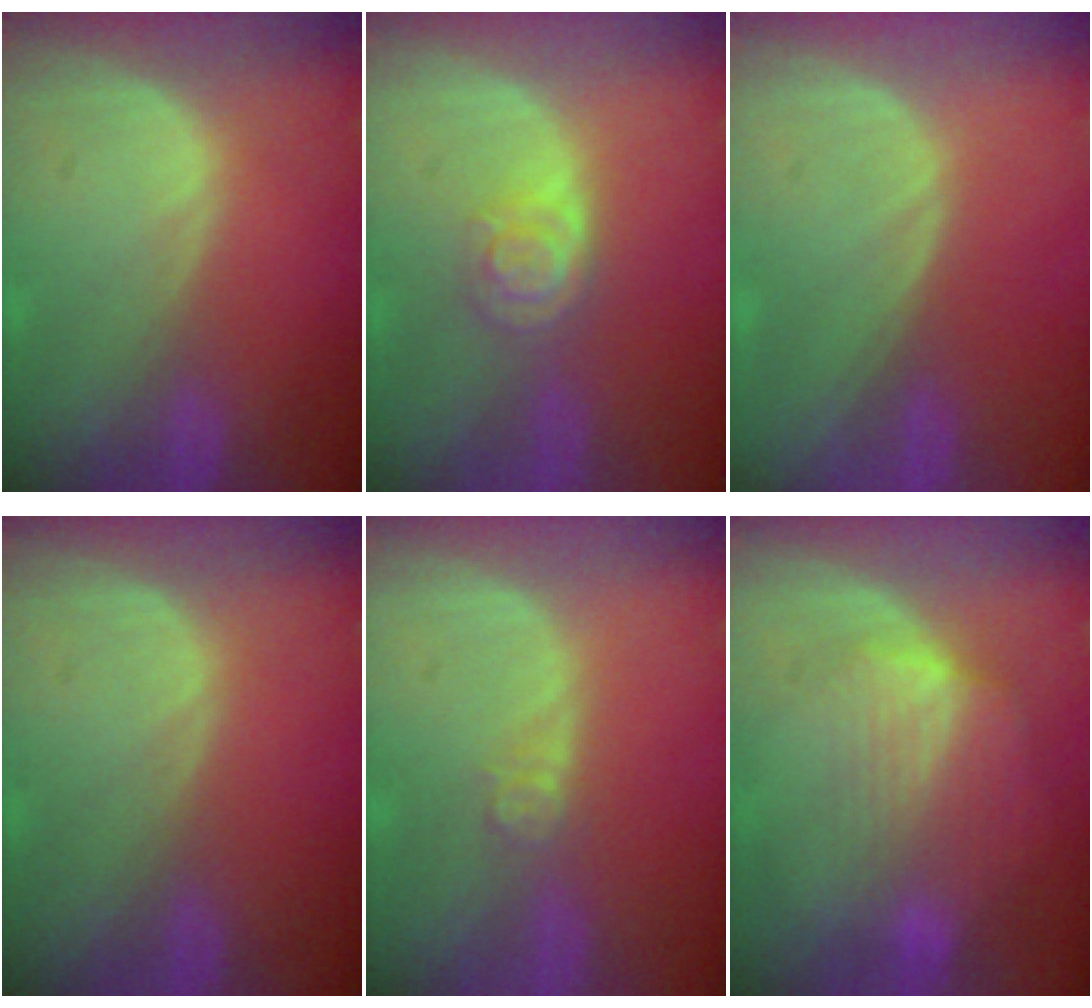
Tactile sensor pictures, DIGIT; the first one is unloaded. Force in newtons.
{"total": 4.3, "press": 3.9, "slide": 1.9}
{"total": 0.0}
{"total": 0.0}
{"total": 2.4, "press": 2.0, "slide": 1.3}
{"total": 7.4, "press": 6.7, "slide": 3.0}